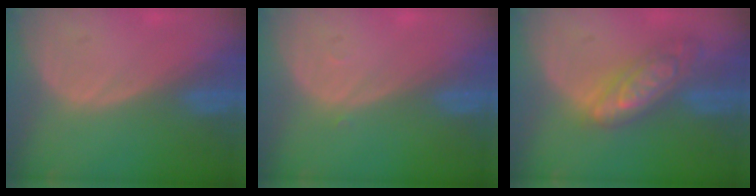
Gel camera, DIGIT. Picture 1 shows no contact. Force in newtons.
{"total": 0.5, "press": 0.4, "slide": 0.3}
{"total": 7.4, "press": 7.4, "slide": 0.5}